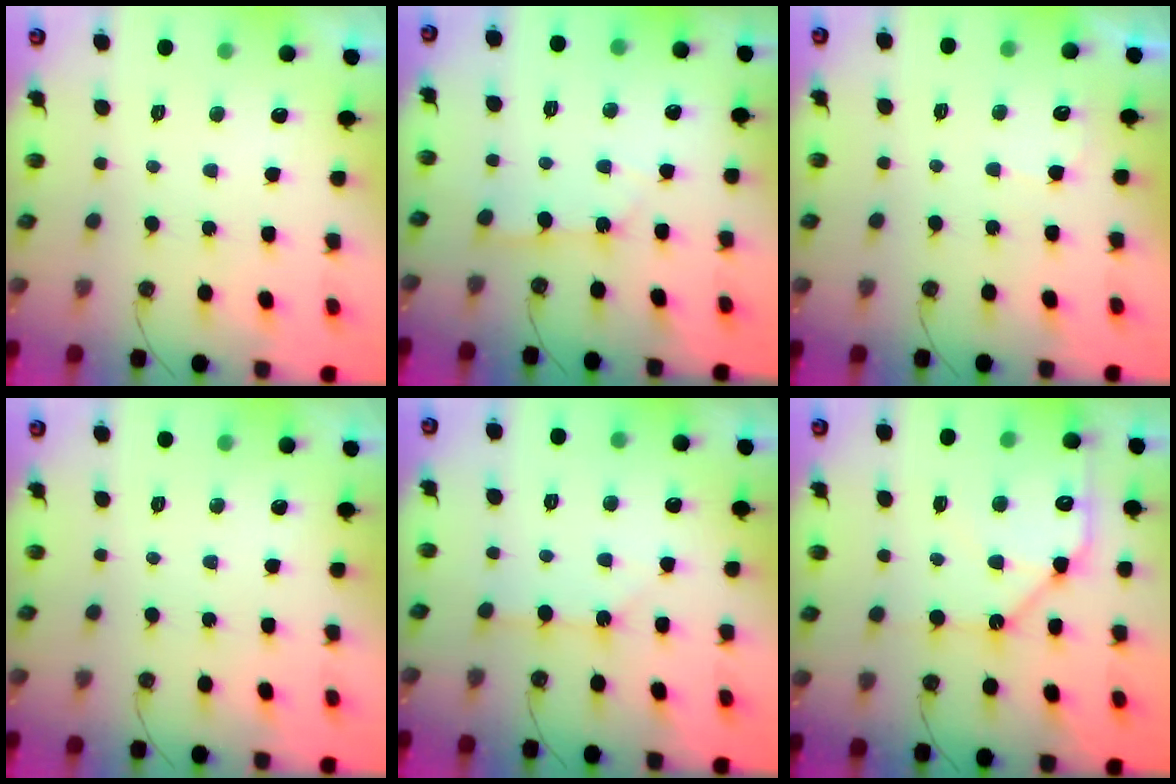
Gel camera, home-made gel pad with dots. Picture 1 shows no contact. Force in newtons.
{"total": 3.2, "press": 3.2, "slide": 0.5}
{"total": 3.0, "press": 3.0, "slide": 0.3}
{"total": 0.0}
{"total": 1.8, "press": 1.8, "slide": 0.1}
{"total": 13.8, "press": 13.7, "slide": 1.5}